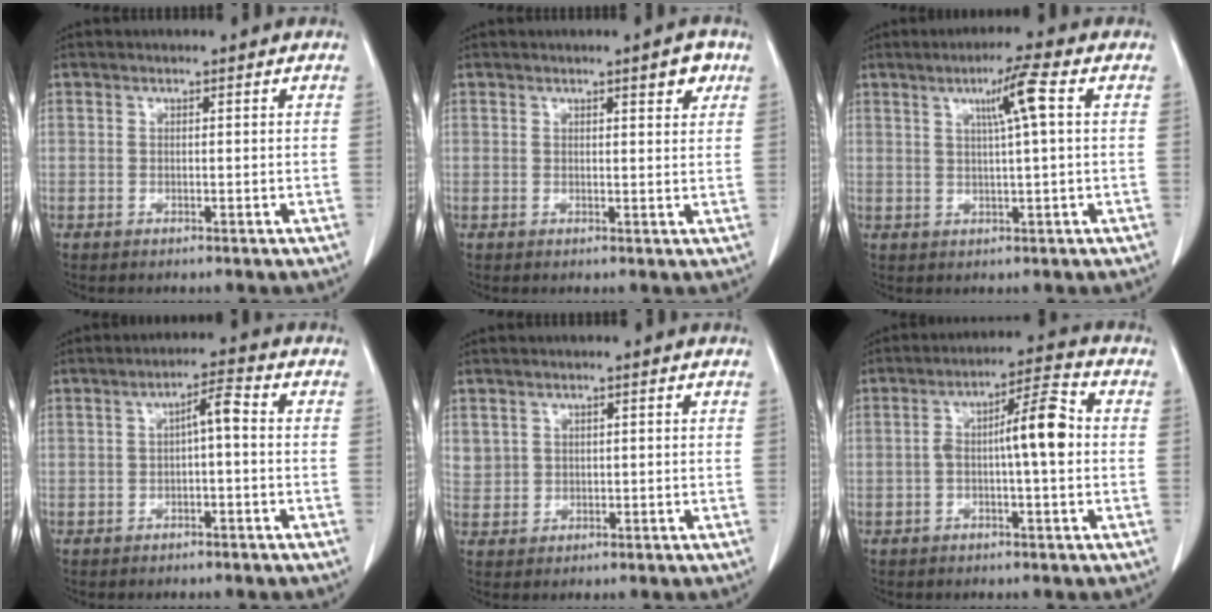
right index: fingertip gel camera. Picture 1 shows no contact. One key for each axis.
{"total": 2.9, "fx": 1.7, "fy": 0.7, "fz": 2.3, "tx": -0.029, "ty": -0.002, "tz": 0.021}
{"total": 5.5, "fx": 1.6, "fy": -0.8, "fz": 5.2, "tx": -0.087, "ty": 0.003, "tz": 0.027}
{"total": 3.4, "fx": -0.1, "fy": 0.5, "fz": 3.3, "tx": -0.052, "ty": 0.013, "tz": -0.003}
{"total": 2.8, "fx": 1.2, "fy": 2.5, "fz": 0.4, "tx": 0.002, "ty": 0.009, "tz": 0.028}
{"total": 7.5, "fx": -0.4, "fy": 1.0, "fz": 7.5, "tx": -0.121, "ty": 0.023, "tz": -0.010}